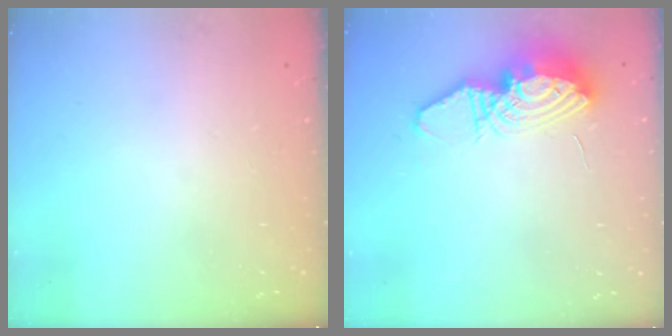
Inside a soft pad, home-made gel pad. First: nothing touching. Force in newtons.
{"total": 12.0, "press": 11.9, "slide": 1.4}